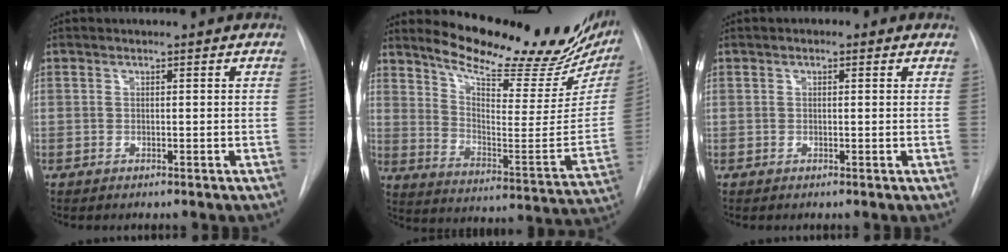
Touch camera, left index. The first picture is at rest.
{"total": 24.3, "force": [20.5, 6.1, 11.5], "torque": [-0.173, -0.060, 0.271]}
{"total": 1.4, "force": [0.8, 0.8, 0.8], "torque": [-0.013, 0.008, 0.005]}